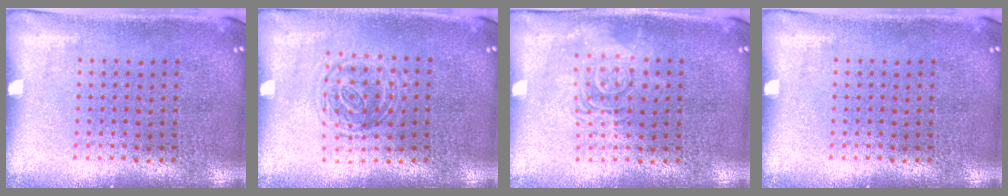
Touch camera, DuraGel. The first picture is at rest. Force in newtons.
{"total": 1.3, "press": 1.0, "slide": 0.8}
{"total": 2.8, "press": 2.8, "slide": 0.5}
{"total": 0.0}